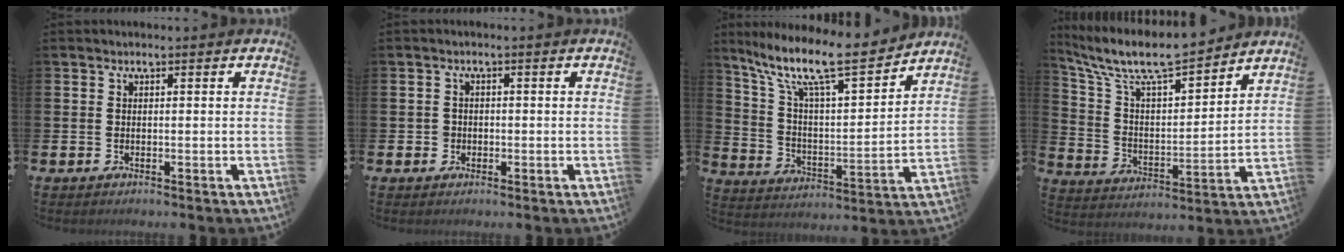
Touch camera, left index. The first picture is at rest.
{"total": 1.4, "force": [-0.5, 1.3, 0.1], "torque": [-0.003, 0.005, -0.014]}
{"total": 11.8, "force": [9.8, 2.2, 6.2], "torque": [-0.140, -0.065, 0.161]}
{"total": 9.8, "force": [8.9, 1.7, 3.7], "torque": [-0.110, -0.058, 0.154]}